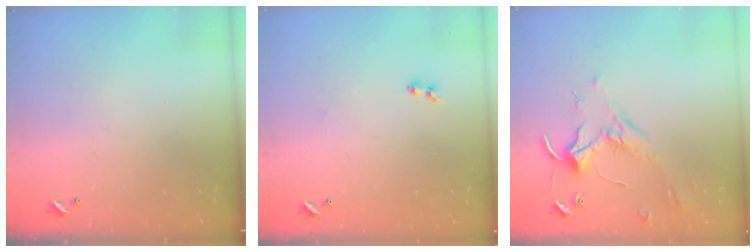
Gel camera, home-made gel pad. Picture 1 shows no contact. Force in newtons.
{"total": 1.9, "press": 1.7, "slide": 0.9}
{"total": 1.7, "press": 1.6, "slide": 0.5}